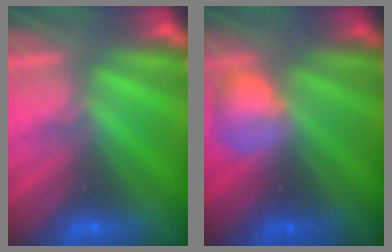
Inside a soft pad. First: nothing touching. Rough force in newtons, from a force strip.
{"total": 2.4}